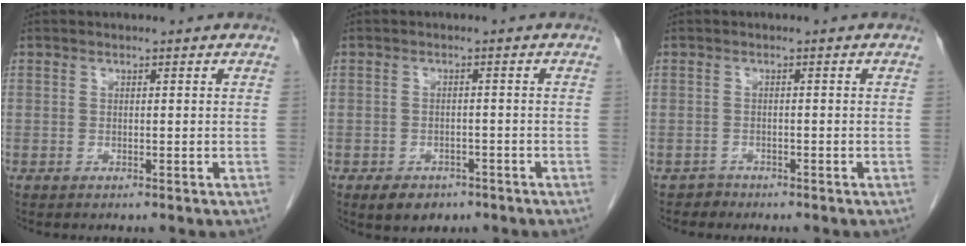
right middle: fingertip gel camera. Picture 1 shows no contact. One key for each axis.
{"total": 4.4, "fx": -3.0, "fy": 2.8, "fz": 1.8, "tx": -0.027, "ty": 0.000, "tz": -0.037}
{"total": 1.1, "fx": -0.9, "fy": 0.5, "fz": -0.5, "tx": 0.006, "ty": 0.001, "tz": -0.019}